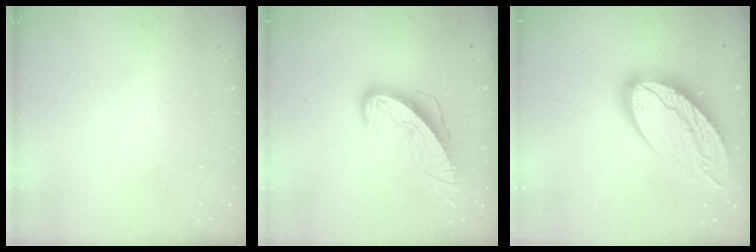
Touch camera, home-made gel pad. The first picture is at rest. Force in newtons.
{"total": 9.8, "press": 9.7, "slide": 0.9}
{"total": 20.3, "press": 20.2, "slide": 1.6}